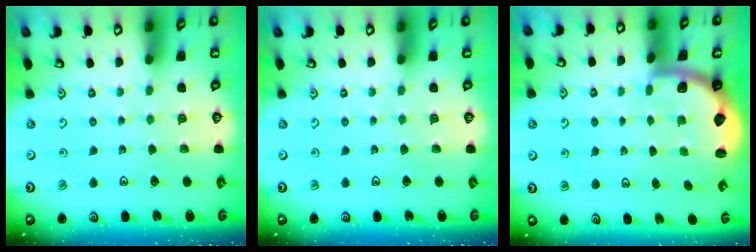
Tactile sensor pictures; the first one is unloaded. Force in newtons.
{"total": 0.0}
{"total": 2.0, "press": 2.0, "slide": 0.5}